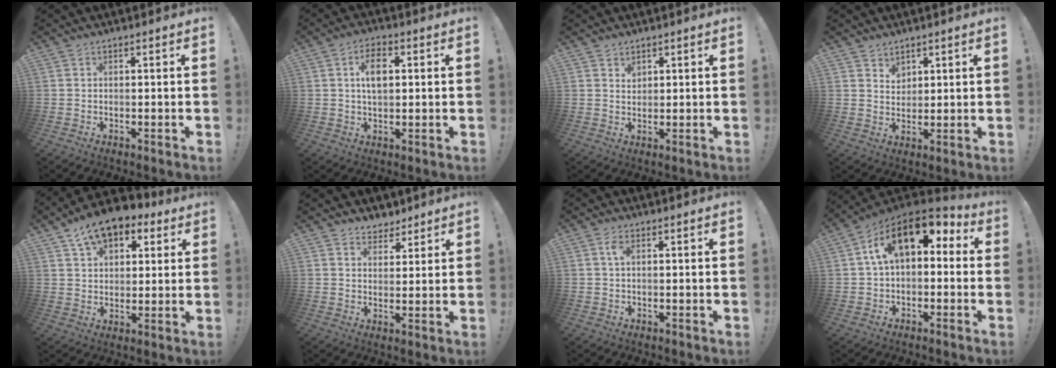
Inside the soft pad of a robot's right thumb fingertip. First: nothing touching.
{"total": 7.3, "force": [1.6, 4.1, 5.8], "torque": [-0.092, 0.004, 0.025]}
{"total": 1.9, "force": [1.4, 1.1, 0.4], "torque": [-0.001, -0.008, 0.026]}
{"total": 3.7, "force": [2.7, 2.5, 0.5], "torque": [-0.005, -0.016, 0.049]}
{"total": 11.6, "force": [7.5, 6.6, 5.8], "torque": [-0.096, -0.039, 0.142]}
{"total": 5.3, "force": [4.0, 3.4, 0.6], "torque": [-0.006, -0.027, 0.079]}
{"total": 2.7, "force": [0.9, 1.4, 2.1], "torque": [-0.042, 0.004, 0.015]}
{"total": 15.1, "force": [5.6, 7.8, 11.7], "torque": [-0.197, -0.012, 0.101]}